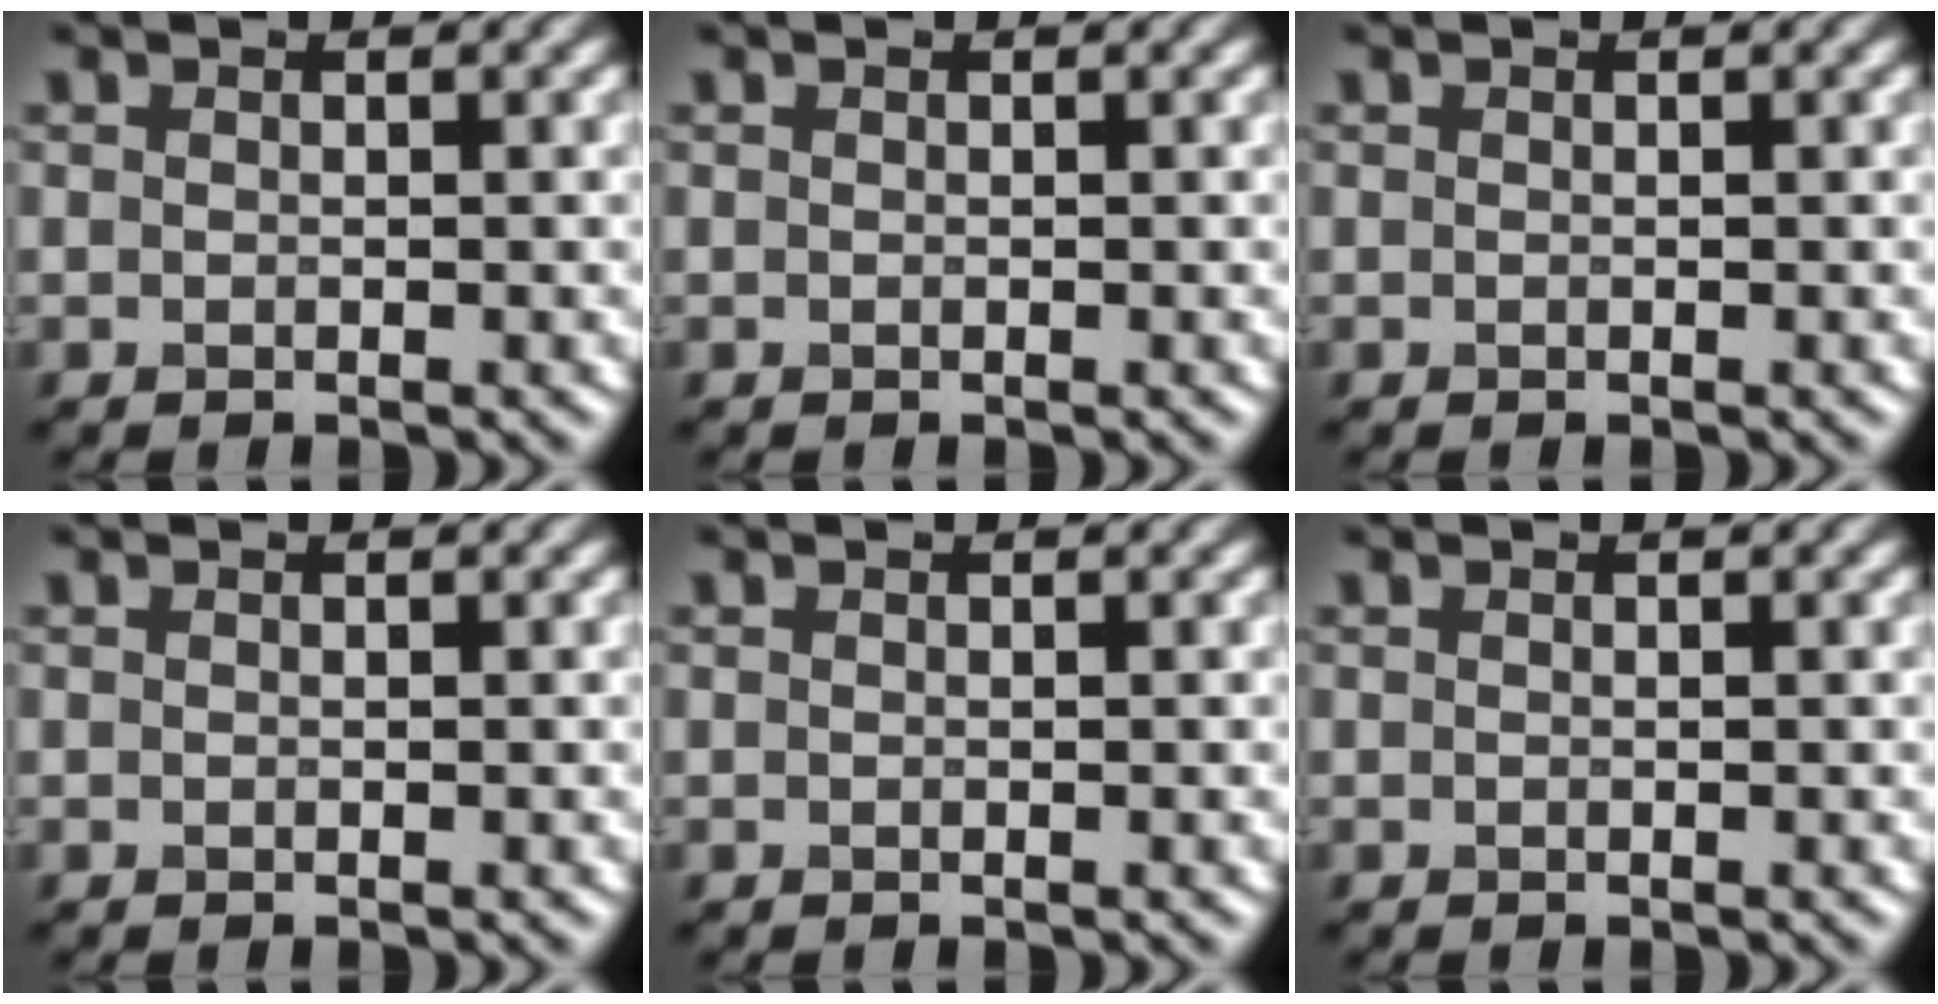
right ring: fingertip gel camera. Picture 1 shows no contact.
{"total": 0.0}
{"total": 0.0}
{"total": 0.0}
{"total": 0.0}
{"total": 0.0}